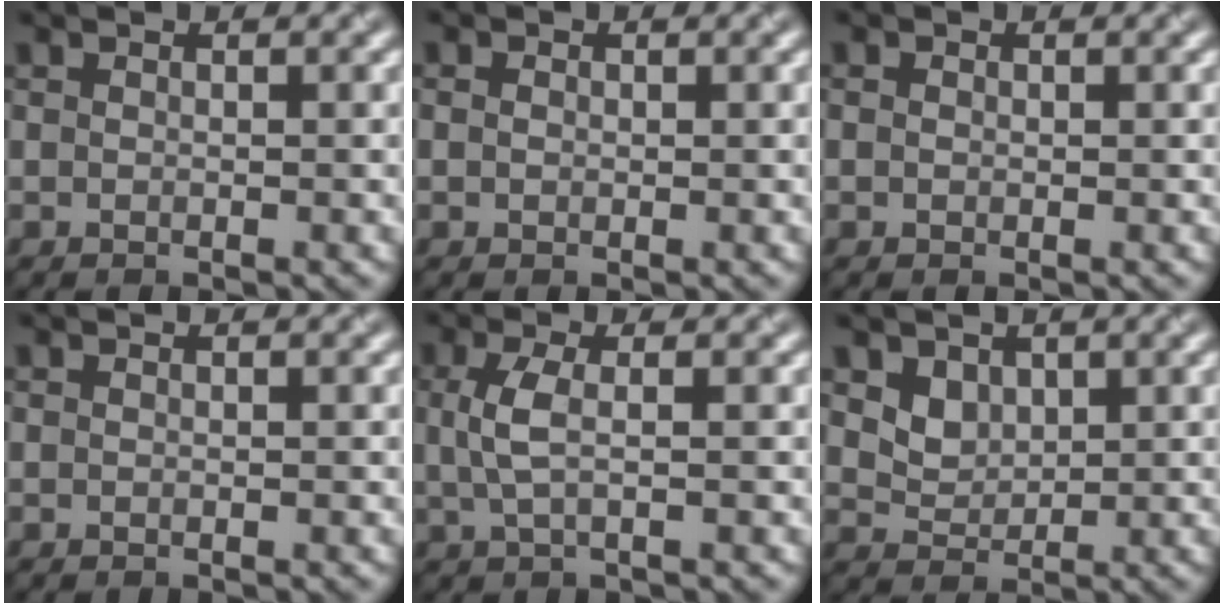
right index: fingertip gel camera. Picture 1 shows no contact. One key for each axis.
{"total": 0.8, "fx": 0.1, "fy": 0.7, "fz": 0.4, "tx": -0.006, "ty": -0.001, "tz": -0.001}
{"total": 0.5, "fx": 0.1, "fy": 0.5, "fz": 0.2, "tx": 0.000, "ty": -0.002, "tz": -0.001}
{"total": 0.0}
{"total": 2.6, "fx": 0.2, "fy": 0.9, "fz": 2.4, "tx": -0.057, "ty": 0.002, "tz": 0.004}
{"total": 2.5, "fx": 1.3, "fy": 1.9, "fz": 1.0, "tx": -0.026, "ty": -0.017, "tz": 0.036}